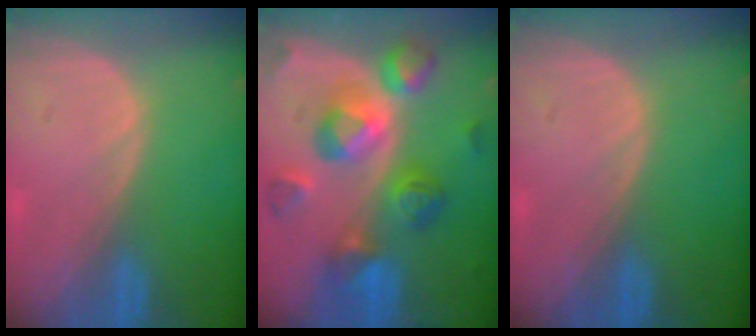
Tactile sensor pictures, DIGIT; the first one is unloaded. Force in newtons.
{"total": 10.9, "press": 10.9, "slide": 1.0}
{"total": 0.0}